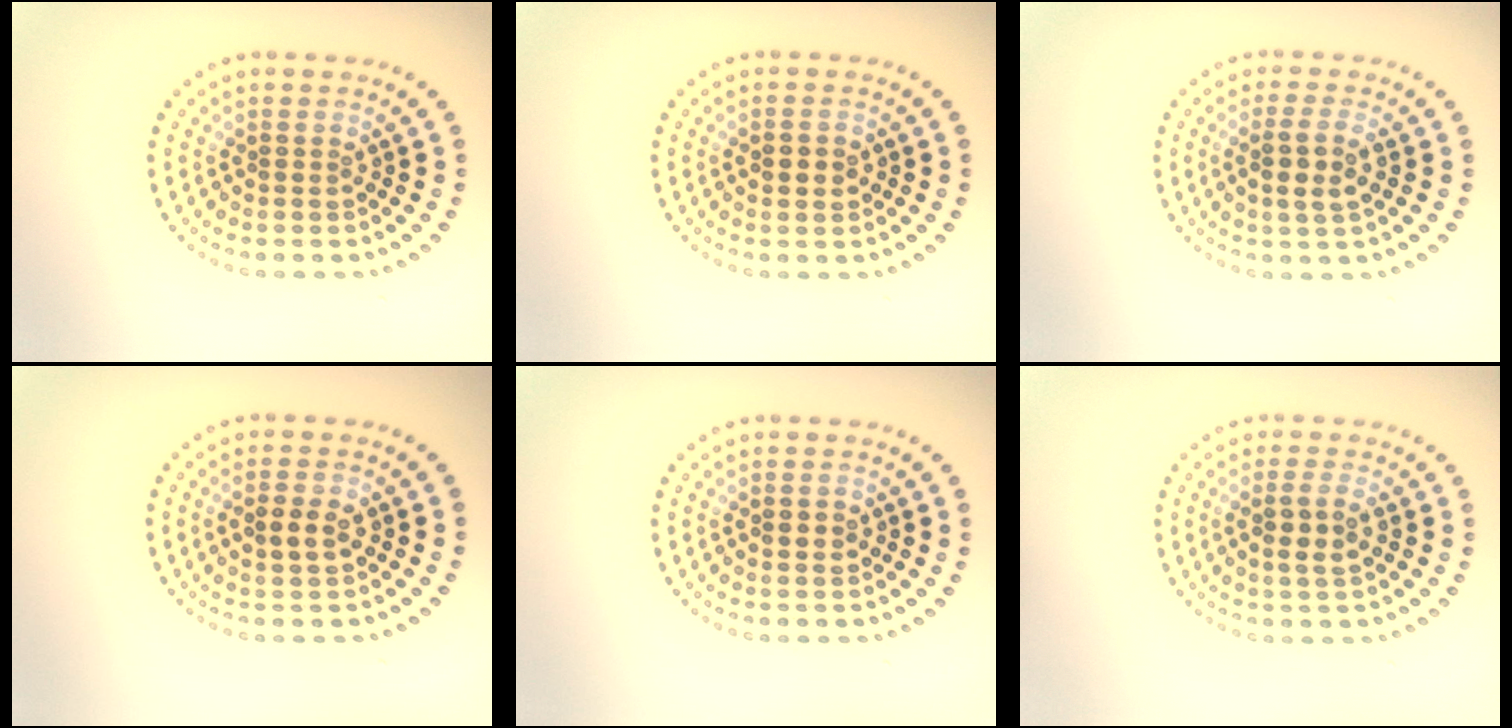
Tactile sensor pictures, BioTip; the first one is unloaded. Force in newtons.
{"total": 2.1, "press": 2.1, "slide": 0.1}
{"total": 2.7, "press": 2.5, "slide": 0.9}
{"total": 2.5, "press": 2.5, "slide": 0.1}
{"total": 1.7, "press": 1.7, "slide": 0.1}
{"total": 2.6, "press": 2.4, "slide": 0.9}